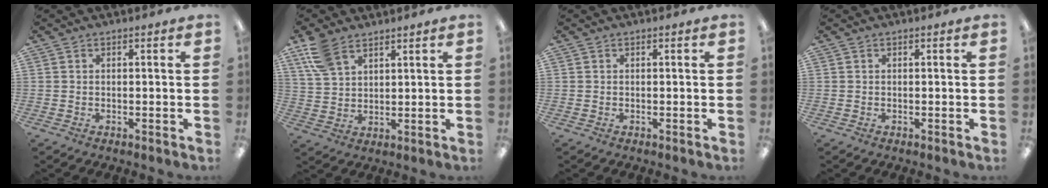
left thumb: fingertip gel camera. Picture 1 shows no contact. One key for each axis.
{"total": 8.4, "fx": 6.0, "fy": 4.2, "fz": 4.1, "tx": -0.097, "ty": -0.012, "tz": 0.117}
{"total": 0.0}
{"total": 0.0}